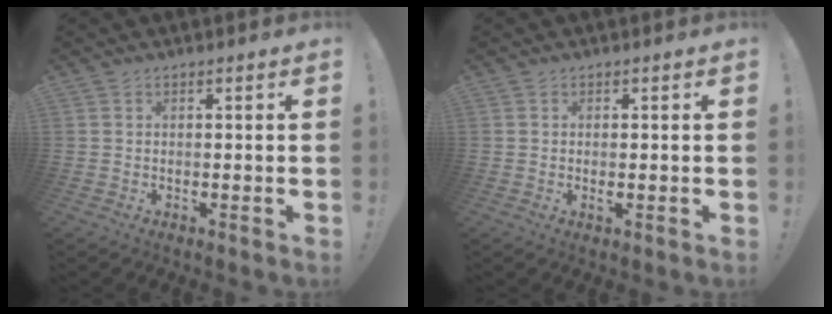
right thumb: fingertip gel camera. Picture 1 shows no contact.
{"total": 1.0, "force": [-0.2, 0.3, 0.9], "torque": [-0.019, 0.001, -0.003]}